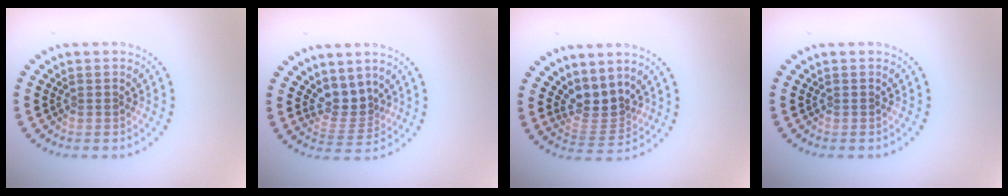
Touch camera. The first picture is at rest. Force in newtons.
{"total": 2.7, "press": 1.9, "slide": 2.0}
{"total": 3.0, "press": 2.2, "slide": 2.0}
{"total": 0.0}